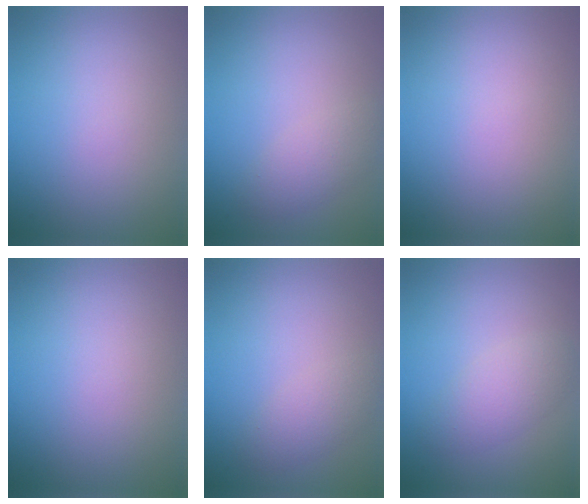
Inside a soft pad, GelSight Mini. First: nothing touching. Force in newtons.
{"total": 2.1, "press": 2.1, "slide": 0.1}
{"total": 0.0}
{"total": 0.0}
{"total": 2.1, "press": 2.1, "slide": 0.1}
{"total": 2.7, "press": 2.7, "slide": 0.1}